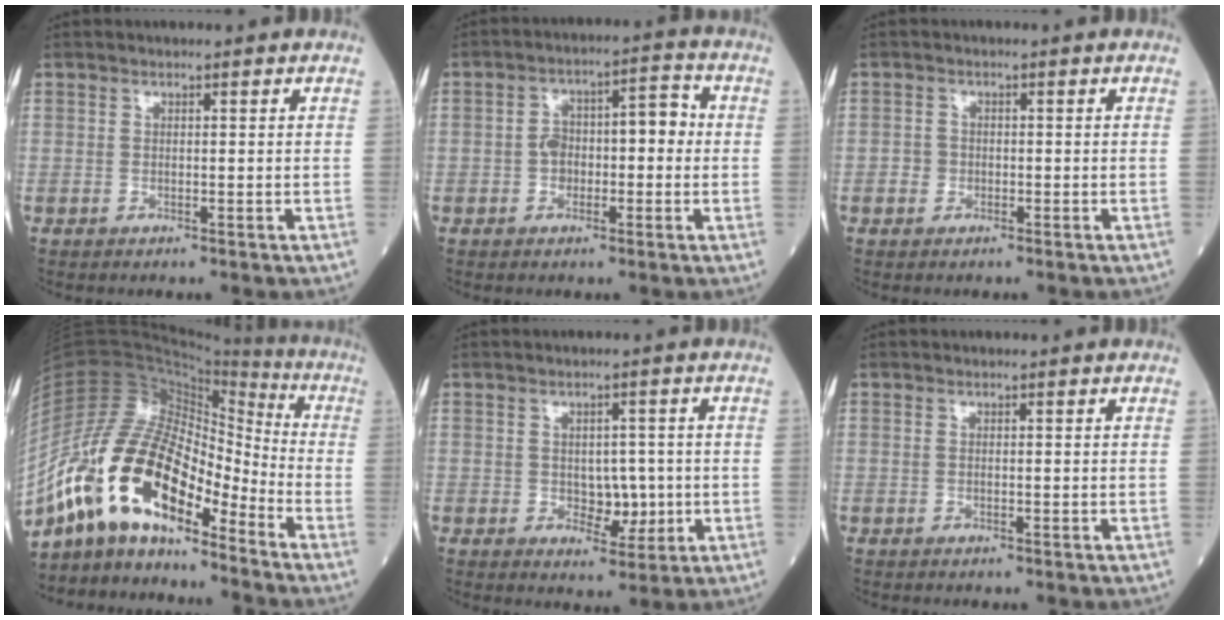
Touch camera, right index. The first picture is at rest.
{"total": 7.0, "force": [-0.4, 3.7, 5.9], "torque": [-0.099, 0.042, -0.008]}
{"total": 1.4, "force": [-0.5, 1.2, 0.3], "torque": [-0.001, 0.007, -0.010]}
{"total": 18.3, "force": [-12.7, 6.1, 11.7], "torque": [-0.229, 0.028, -0.236]}
{"total": 4.4, "force": [-0.4, 2.8, 3.4], "torque": [-0.038, 0.002, 0.002]}
{"total": 0.0}